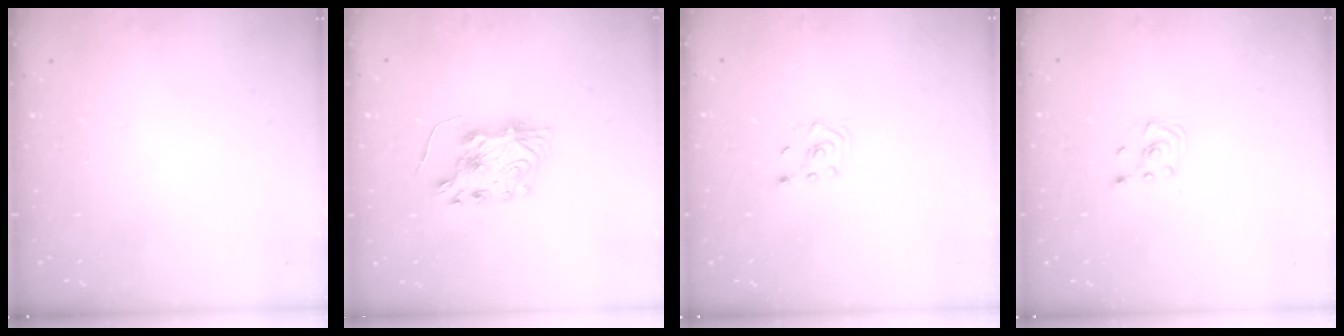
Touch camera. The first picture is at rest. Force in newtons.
{"total": 9.1, "press": 9.0, "slide": 0.8}
{"total": 2.3, "press": 2.2, "slide": 0.8}
{"total": 2.6, "press": 2.4, "slide": 1.0}